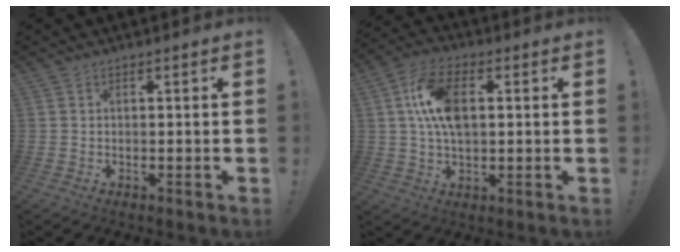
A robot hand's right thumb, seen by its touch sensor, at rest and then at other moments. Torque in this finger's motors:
{"motor_torque": [1.54, 2.42, 0.57, -0.37, 0.45]}